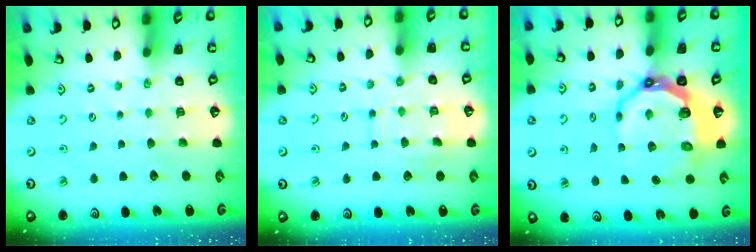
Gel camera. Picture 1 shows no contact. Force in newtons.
{"total": 10.1, "press": 10.1, "slide": 0.7}
{"total": 12.7, "press": 11.7, "slide": 5.0}